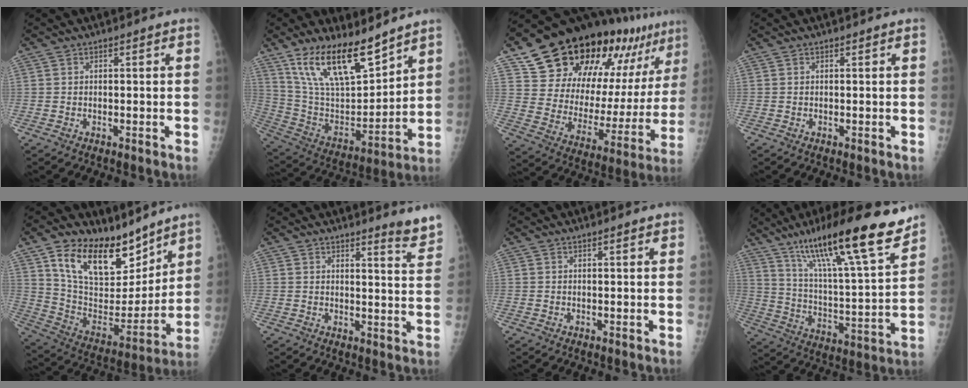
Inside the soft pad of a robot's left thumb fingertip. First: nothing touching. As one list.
[{"total": 19.1, "force": [13.5, 6.8, 11.6], "torque": [-0.171, -0.072, 0.260]}, {"total": 28.9, "force": [19.8, 12.4, 17.0], "torque": [-0.231, -0.058, 0.295]}, {"total": 0.0}, {"total": 20.9, "force": [13.7, 11.2, 11.2], "torque": [-0.142, -0.074, 0.245]}, {"total": 5.3, "force": [4.8, 0.2, 2.1], "torque": [-0.019, -0.050, 0.051]}, {"total": 1.0, "force": [0.8, 0.2, 0.6], "torque": [-0.006, -0.001, 0.010]}, {"total": 24.1, "force": [16.7, 3.4, 17.0], "torque": [-0.261, -0.064, 0.281]}]